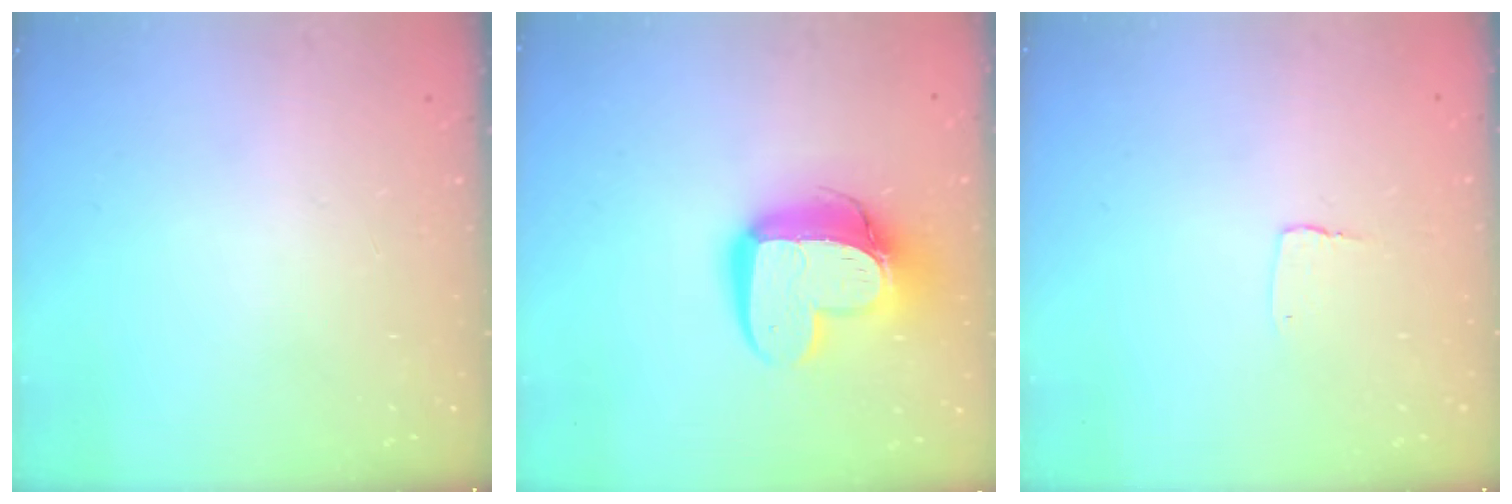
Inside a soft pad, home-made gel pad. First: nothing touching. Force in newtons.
{"total": 14.9, "press": 14.9, "slide": 1.4}
{"total": 2.7, "press": 2.7, "slide": 0.2}